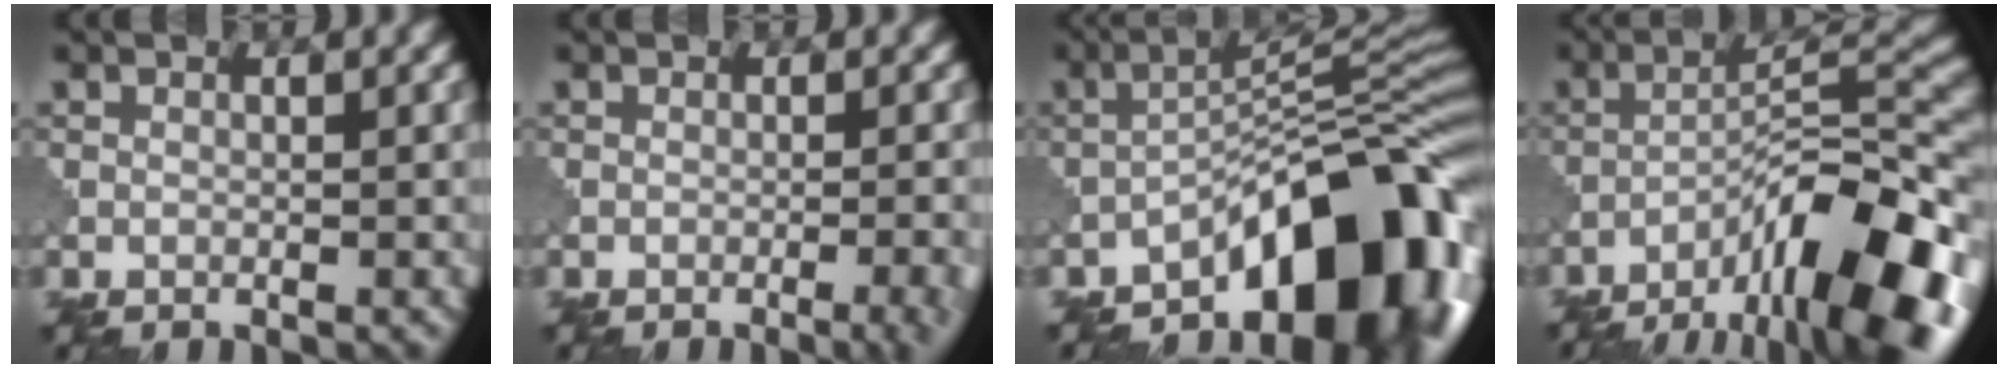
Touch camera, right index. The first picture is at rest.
{"total": 3.4, "force": [-1.6, 1.0, 2.8], "torque": [-0.020, 0.008, -0.021]}
{"total": 13.0, "force": [-7.5, 4.6, 9.6], "torque": [-0.111, 0.014, -0.127]}
{"total": 14.3, "force": [-8.6, 3.7, 10.8], "torque": [-0.161, 0.012, -0.145]}